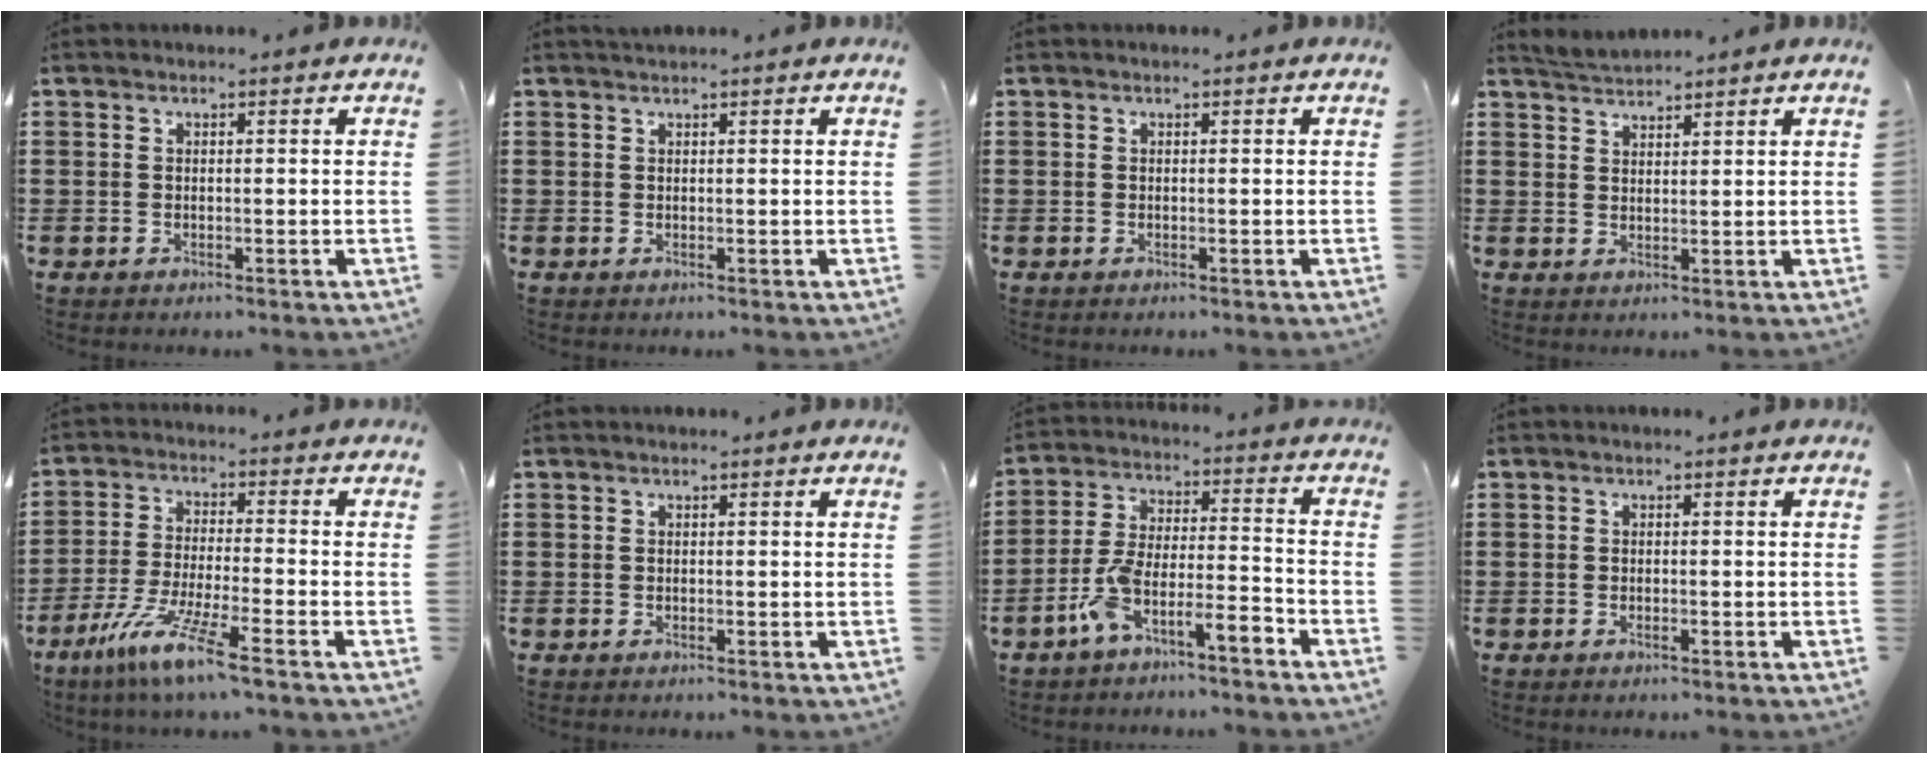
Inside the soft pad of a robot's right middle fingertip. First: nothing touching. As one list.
[{"total": 0.8, "force": [0.7, -0.1, 0.2], "torque": [-0.005, 0.000, 0.014]}, {"total": 0.0}, {"total": 2.8, "force": [2.8, 0.0, 0.0], "torque": [-0.008, -0.003, 0.054]}, {"total": 8.5, "force": [-6.1, -0.2, 5.9], "torque": [-0.126, -0.016, -0.119]}, {"total": 0.0}, {"total": 7.4, "force": [-5.7, 1.0, 4.5], "torque": [-0.101, 0.000, -0.116]}, {"total": 0.0}]